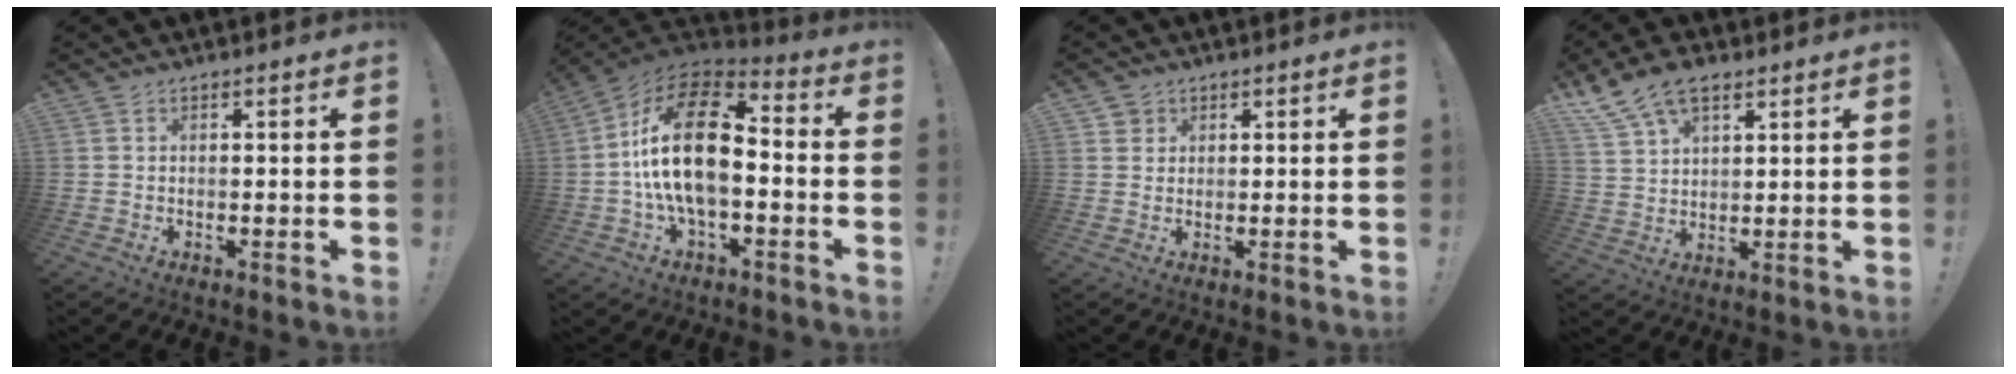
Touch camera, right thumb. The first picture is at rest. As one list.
[{"total": 21.5, "force": [0.2, 10.9, 18.5], "torque": [-0.347, 0.012, 0.005]}, {"total": 2.7, "force": [1.4, 2.2, 0.2], "torque": [0.004, -0.007, 0.024]}, {"total": 11.1, "force": [7.3, 5.8, 6.0], "torque": [-0.120, -0.026, 0.145]}]